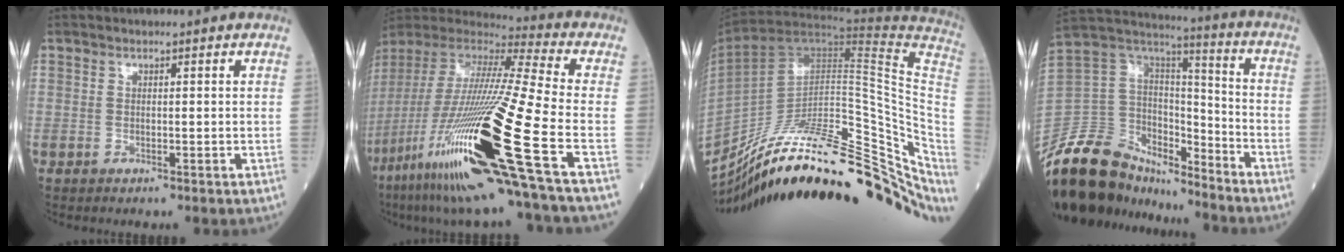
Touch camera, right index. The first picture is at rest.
{"total": 35.1, "force": [-13.0, 2.6, 32.5], "torque": [-0.632, -0.077, -0.243]}
{"total": 35.4, "force": [-21.1, 11.9, 25.8], "torque": [-0.361, 0.002, -0.321]}
{"total": 26.1, "force": [-21.4, 10.5, 10.6], "torque": [-0.268, 0.007, -0.371]}